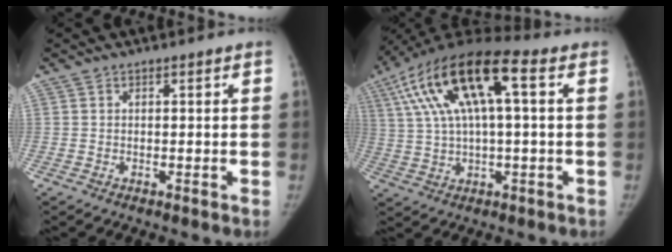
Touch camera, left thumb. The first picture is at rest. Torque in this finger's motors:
{"motor_torque": [-0.02, 1.00, 1.44, -1.33, 0.54]}